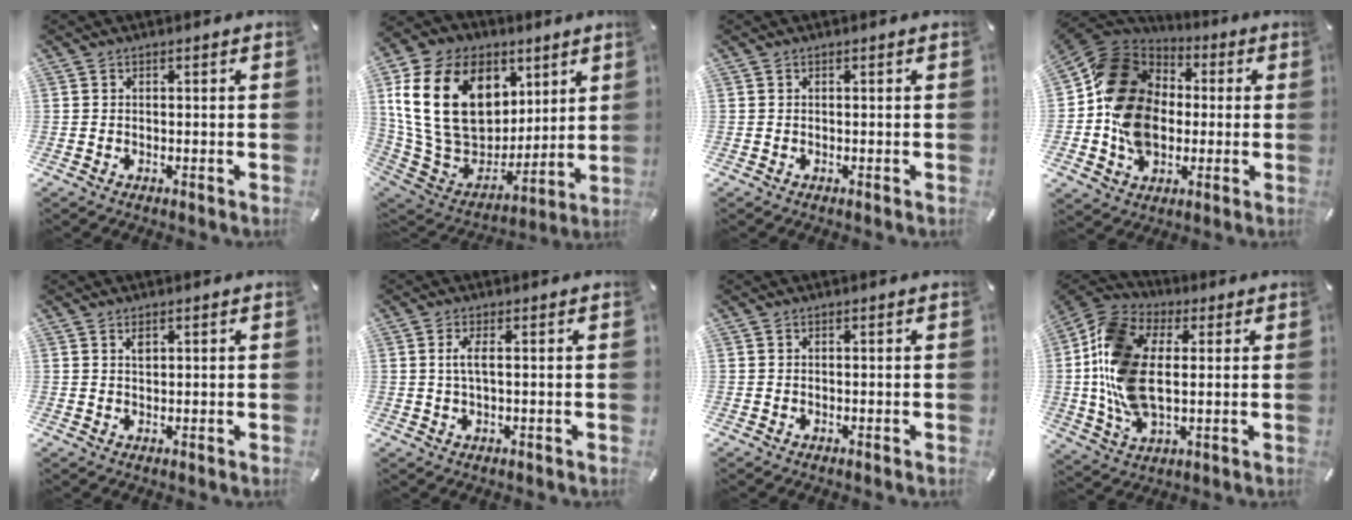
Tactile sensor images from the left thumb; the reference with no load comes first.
{"total": 24.4, "force": [7.6, 17.8, 14.9], "torque": [-0.299, -0.030, 0.147]}
{"total": 0.0}
{"total": 18.1, "force": [-1.7, 15.3, 9.6], "torque": [-0.206, 0.015, -0.033]}
{"total": 1.4, "force": [0.8, 0.8, 0.8], "torque": [-0.010, -0.002, 0.012]}
{"total": 3.6, "force": [0.7, 1.0, 3.4], "torque": [-0.069, 0.003, 0.009]}
{"total": 0.0}
{"total": 16.2, "force": [0.7, 10.4, 12.4], "torque": [-0.293, -0.003, 0.011]}